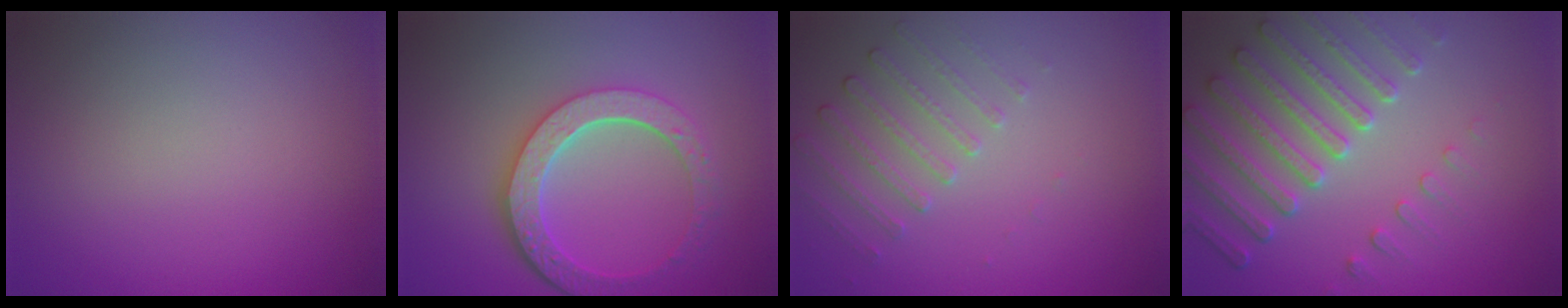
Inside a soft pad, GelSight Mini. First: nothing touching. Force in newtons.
{"total": 6.0, "press": 4.5, "slide": 4.0}
{"total": 1.9, "press": 1.5, "slide": 1.2}
{"total": 5.5, "press": 4.8, "slide": 2.7}